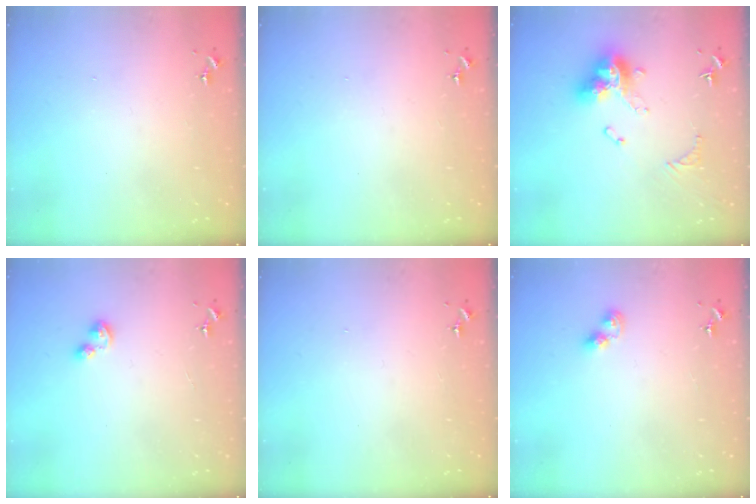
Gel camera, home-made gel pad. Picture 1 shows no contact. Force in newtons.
{"total": 0.0}
{"total": 14.2, "press": 14.1, "slide": 1.5}
{"total": 2.7, "press": 2.7, "slide": 0.3}
{"total": 0.0}
{"total": 5.5, "press": 5.4, "slide": 0.7}